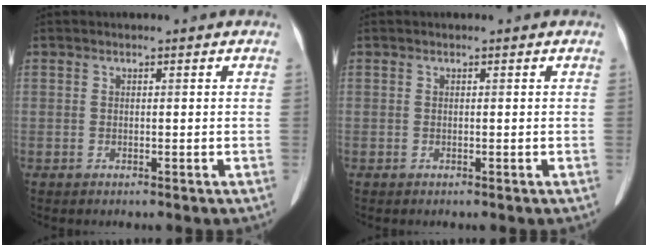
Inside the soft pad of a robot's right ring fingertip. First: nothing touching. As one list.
[{"total": 0.0}]